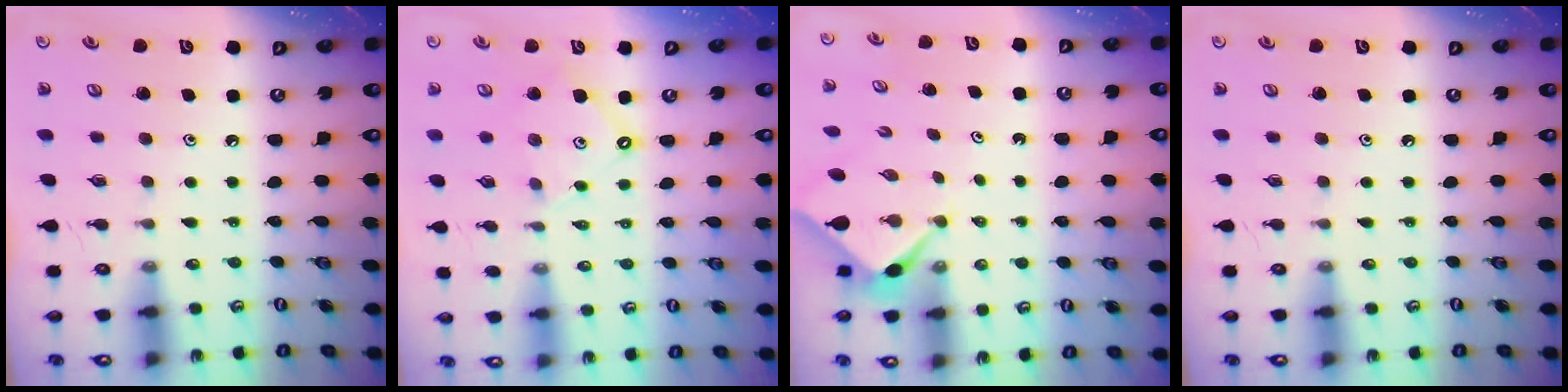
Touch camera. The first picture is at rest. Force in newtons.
{"total": 7.9, "press": 7.9, "slide": 0.7}
{"total": 2.4, "press": 2.4, "slide": 0.3}
{"total": 0.0}